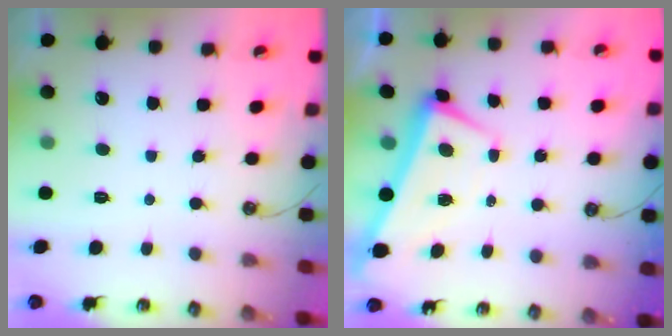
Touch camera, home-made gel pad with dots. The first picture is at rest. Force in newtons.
{"total": 2.0, "press": 1.9, "slide": 0.6}